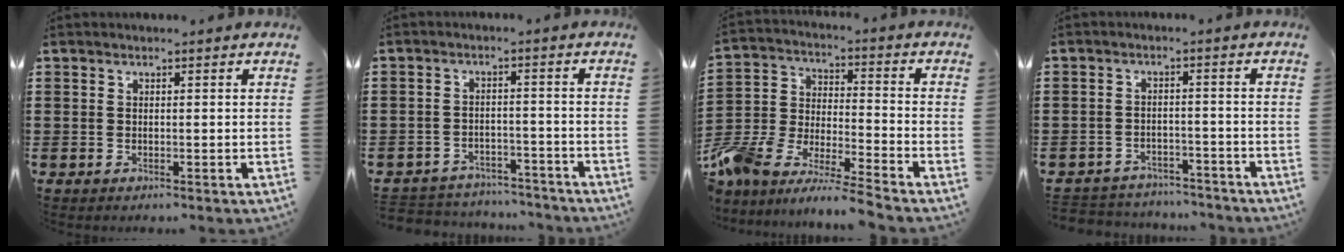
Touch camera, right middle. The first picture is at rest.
{"total": 4.0, "force": [-3.9, 0.5, -0.3], "torque": [-0.002, 0.000, -0.084]}
{"total": 8.6, "force": [-8.4, 0.3, 1.9], "torque": [-0.054, -0.002, -0.175]}
{"total": 3.5, "force": [-3.5, 0.5, -0.3], "torque": [-0.002, -0.002, -0.075]}